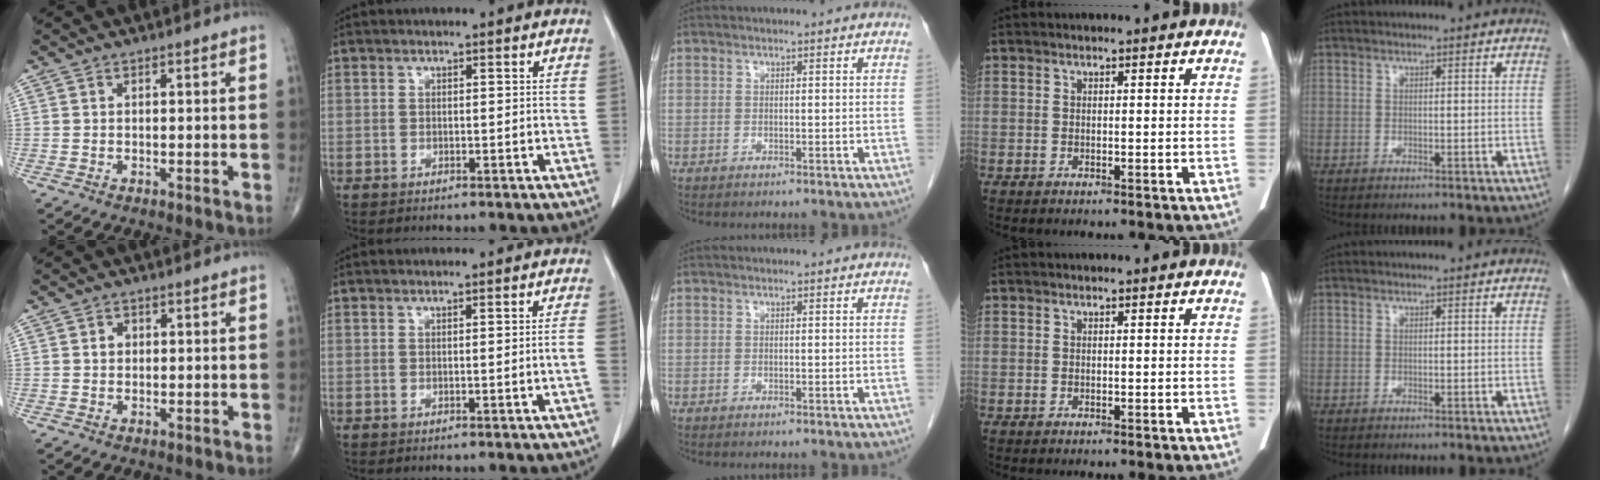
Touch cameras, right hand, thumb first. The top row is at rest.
{"thumb": {"total": 1.5, "force": [0.2, 1.3, 0.7], "torque": [-0.003, 0.004, 0.002]}, "index": {"total": 1.2, "force": [-0.3, -0.3, 1.1], "torque": [-0.018, -0.002, -0.002]}}